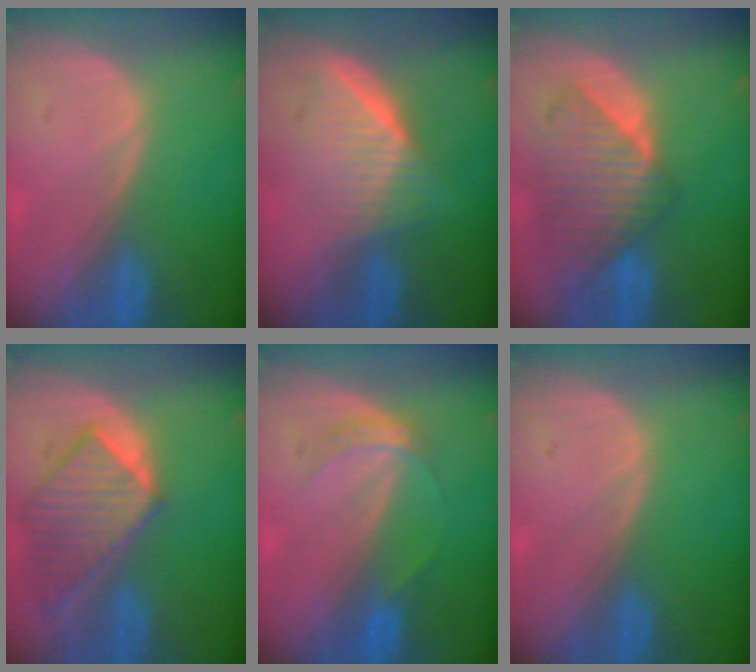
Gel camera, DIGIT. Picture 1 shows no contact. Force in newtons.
{"total": 6.7, "press": 6.0, "slide": 3.0}
{"total": 9.4, "press": 8.4, "slide": 4.2}
{"total": 8.8, "press": 7.9, "slide": 3.9}
{"total": 3.1, "press": 3.1, "slide": 0.5}
{"total": 0.0}